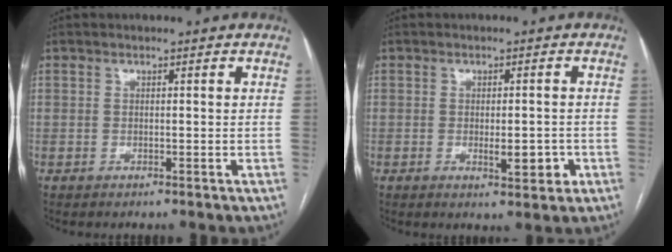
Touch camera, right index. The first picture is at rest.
{"total": 4.2, "force": [-1.3, 1.2, 3.8], "torque": [-0.058, -0.003, -0.010]}